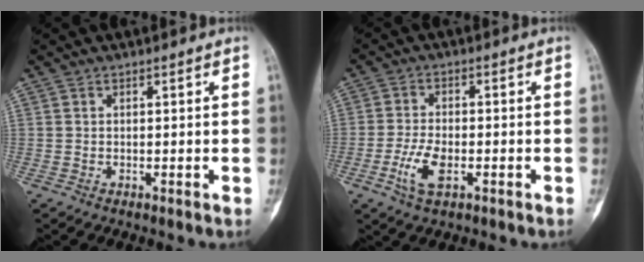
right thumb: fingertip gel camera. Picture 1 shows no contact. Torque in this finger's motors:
{"motor_torque": [-0.36, -0.13, 0.03, 0.38, -0.04]}